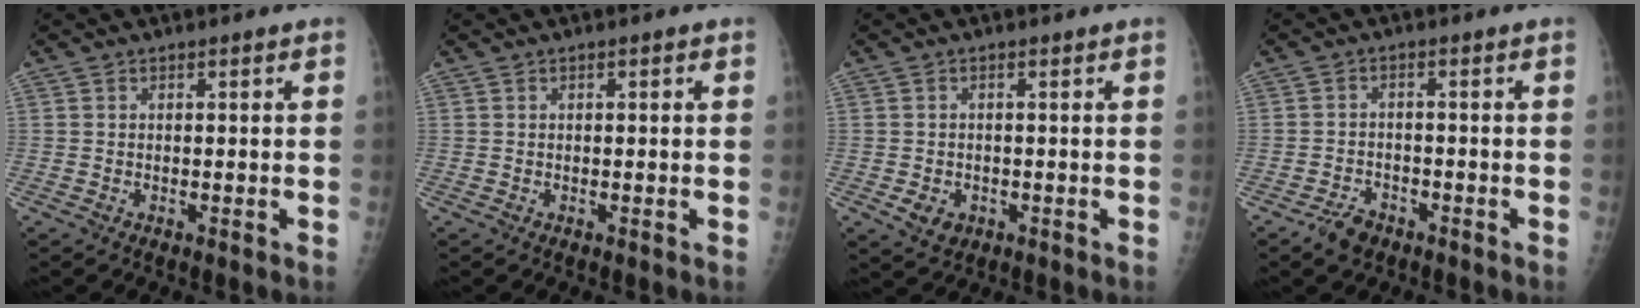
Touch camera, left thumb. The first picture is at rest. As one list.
[{"total": 0.6, "force": [0.2, 0.2, 0.5], "torque": [-0.008, 0.002, 0.002]}, {"total": 3.4, "force": [-0.9, 2.8, 1.7], "torque": [-0.020, -0.001, -0.004]}, {"total": 3.9, "force": [-2.7, 2.4, 1.5], "torque": [-0.023, 0.011, -0.043]}]